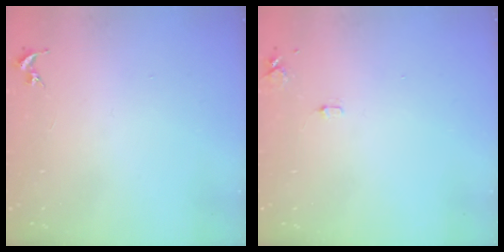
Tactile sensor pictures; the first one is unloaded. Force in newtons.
{"total": 5.2, "press": 5.1, "slide": 0.8}